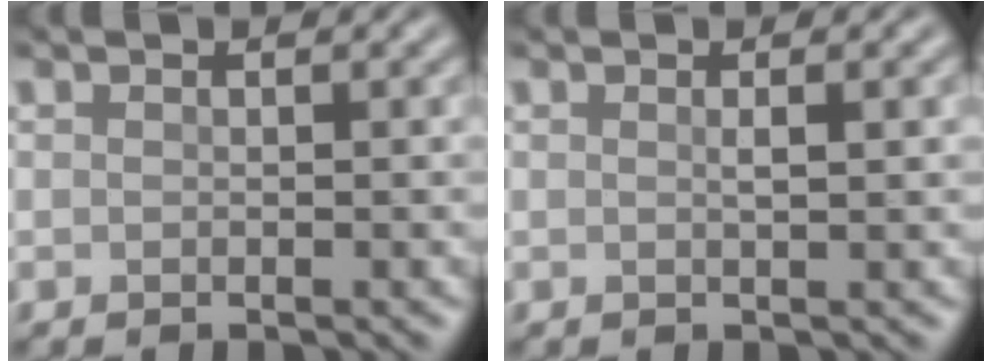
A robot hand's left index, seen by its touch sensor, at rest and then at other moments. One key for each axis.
{"total": 1.3, "fx": 0.3, "fy": 0.4, "fz": 1.3, "tx": -0.015, "ty": 0.004, "tz": 0.001}